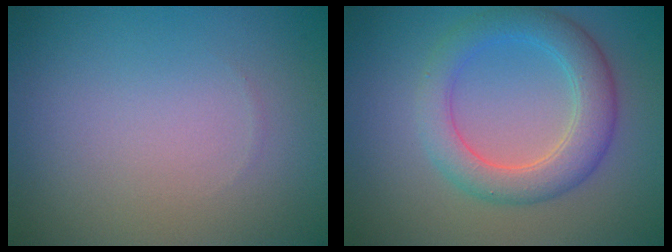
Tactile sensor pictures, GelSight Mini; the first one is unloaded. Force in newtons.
{"total": 4.8, "press": 4.8, "slide": 0.0}